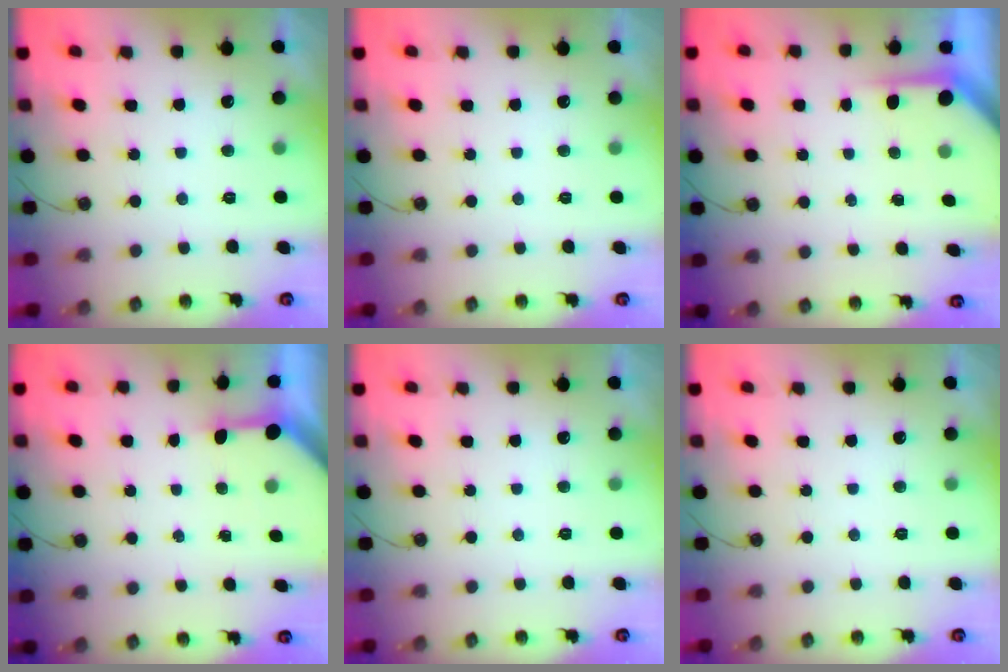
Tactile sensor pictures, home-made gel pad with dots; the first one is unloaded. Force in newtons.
{"total": 0.0}
{"total": 3.5, "press": 3.5, "slide": 0.4}
{"total": 3.4, "press": 3.4, "slide": 0.4}
{"total": 0.0}
{"total": 0.0}